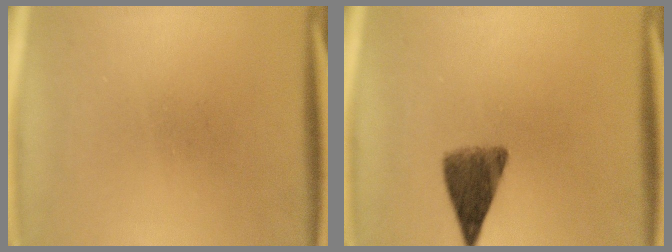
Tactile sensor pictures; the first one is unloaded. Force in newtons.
{"total": 6.4}